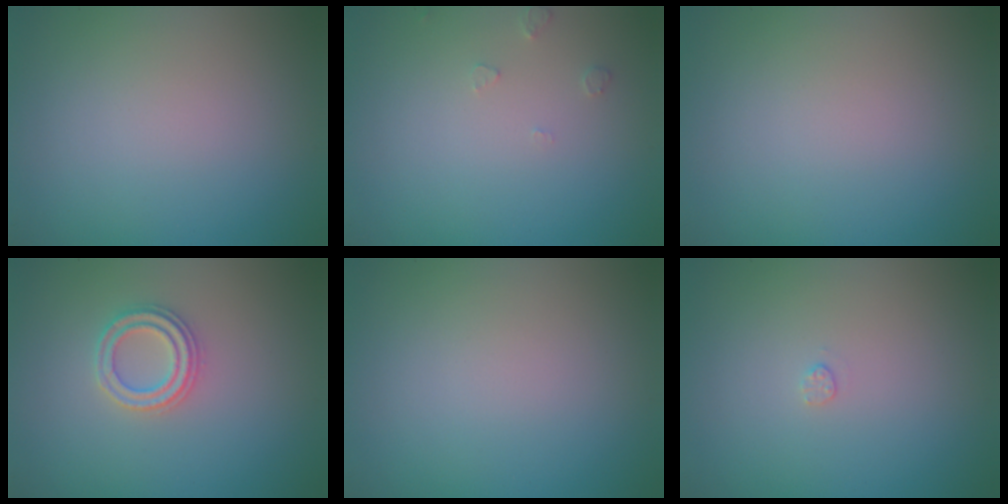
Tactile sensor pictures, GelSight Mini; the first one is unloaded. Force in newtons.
{"total": 0.9, "press": 0.9, "slide": 0.2}
{"total": 0.0}
{"total": 2.3, "press": 2.3, "slide": 0.3}
{"total": 0.0}
{"total": 0.5, "press": 0.5, "slide": 0.2}